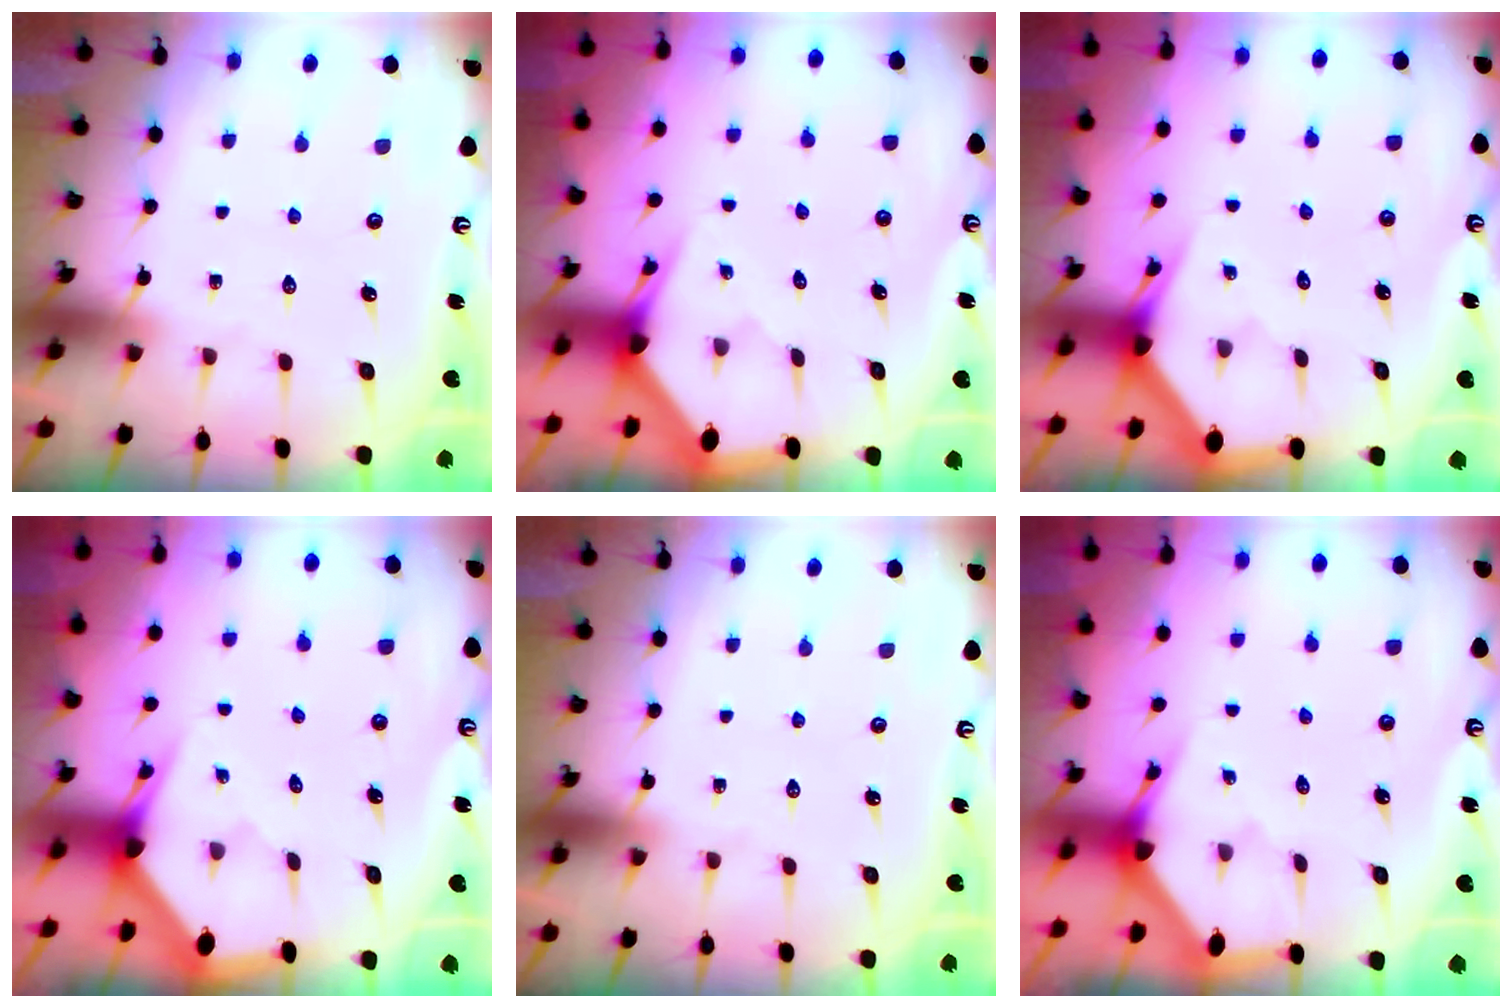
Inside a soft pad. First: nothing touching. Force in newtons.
{"total": 3.0, "press": 3.0, "slide": 0.1}
{"total": 2.8, "press": 2.8, "slide": 0.0}
{"total": 3.0, "press": 3.0, "slide": 0.1}
{"total": 0.0}
{"total": 3.0, "press": 3.0, "slide": 0.2}